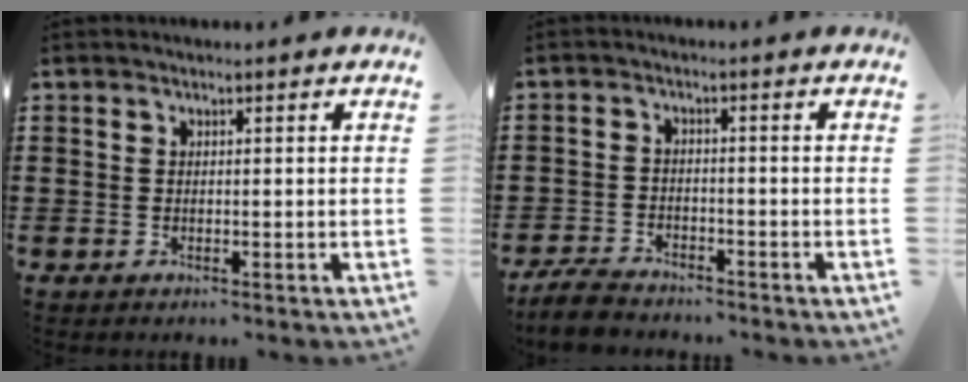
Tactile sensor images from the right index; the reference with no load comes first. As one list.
[{"total": 4.1, "force": [-3.9, 0.7, 1.0], "torque": [-0.033, 0.000, -0.083]}]